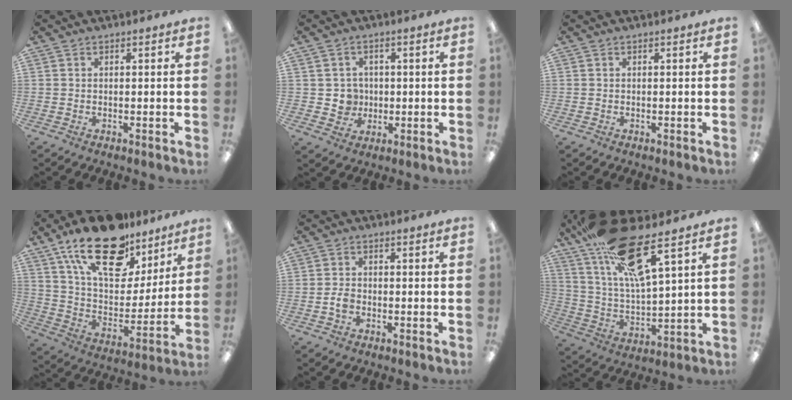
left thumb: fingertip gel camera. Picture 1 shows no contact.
{"total": 4.8, "force": [0.1, 4.7, 1.0], "torque": [-0.014, 0.006, 0.003]}
{"total": 0.0}
{"total": 23.0, "force": [15.2, 11.4, 12.9], "torque": [-0.217, -0.085, 0.270]}
{"total": 2.6, "force": [-0.9, 1.6, 1.8], "torque": [-0.031, 0.005, -0.015]}
{"total": 21.8, "force": [13.8, 6.3, 15.7], "torque": [-0.285, -0.064, 0.232]}